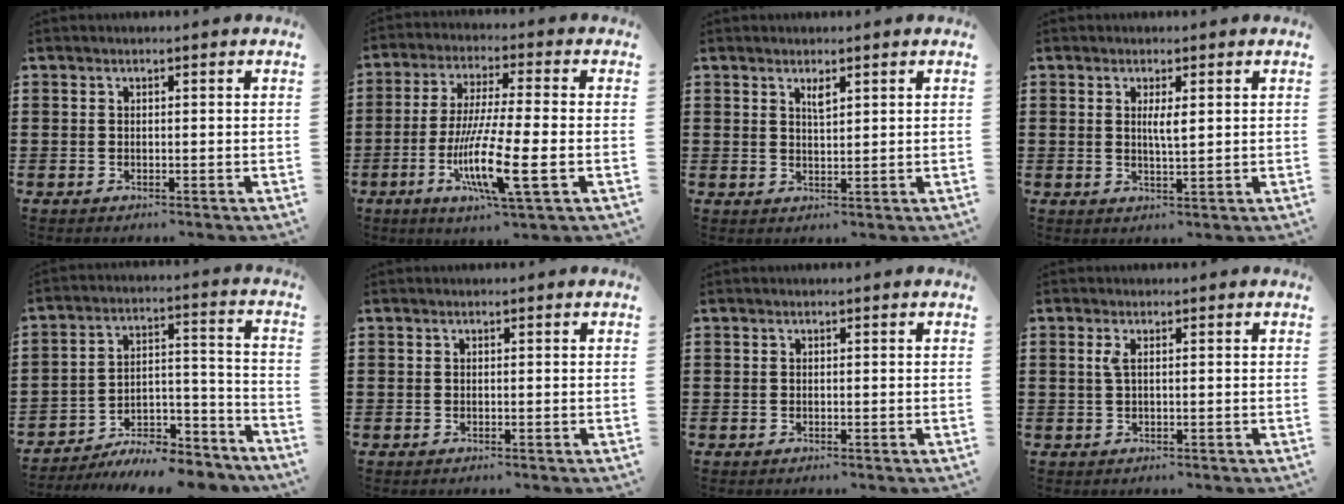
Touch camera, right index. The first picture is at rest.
{"total": 12.4, "force": [-4.0, 1.3, 11.6], "torque": [-0.239, -0.018, -0.081]}
{"total": 1.9, "force": [1.2, 0.5, 1.4], "torque": [-0.021, -0.001, 0.019]}
{"total": 2.4, "force": [0.6, 0.4, 2.3], "torque": [-0.045, 0.002, 0.008]}
{"total": 7.7, "force": [-7.4, 1.1, 1.8], "torque": [-0.017, 0.024, -0.144]}
{"total": 0.0}
{"total": 0.0}
{"total": 1.6, "force": [0.3, 0.3, 1.5], "torque": [-0.032, 0.001, 0.004]}